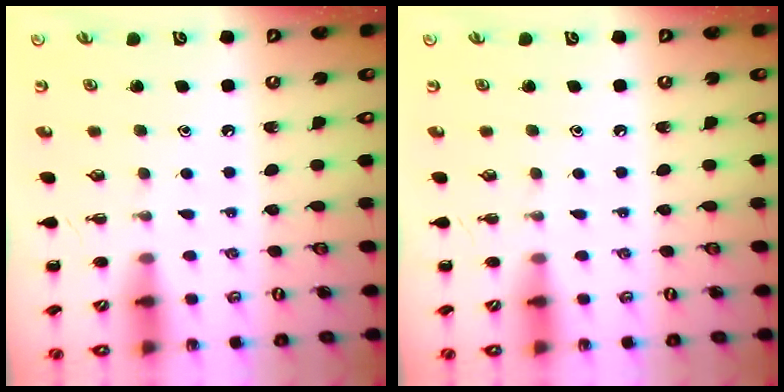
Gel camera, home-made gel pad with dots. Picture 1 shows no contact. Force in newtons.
{"total": 0.0}